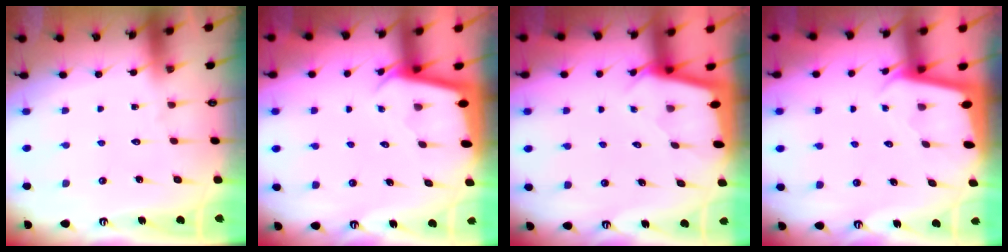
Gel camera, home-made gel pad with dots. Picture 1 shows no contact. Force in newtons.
{"total": 2.2, "press": 2.2, "slide": 0.1}
{"total": 2.0, "press": 2.0, "slide": 0.1}
{"total": 2.0, "press": 2.0, "slide": 0.1}